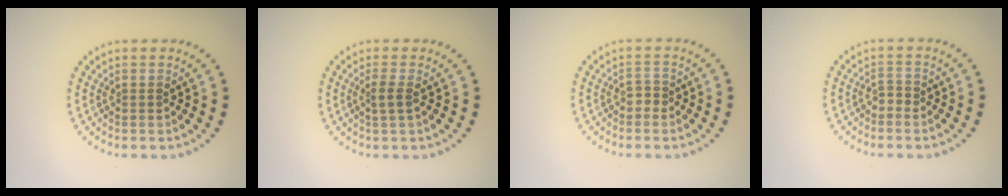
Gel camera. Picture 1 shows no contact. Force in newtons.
{"total": 1.3, "press": 1.1, "slide": 0.7}
{"total": 1.0, "press": 0.9, "slide": 0.4}
{"total": 0.9, "press": 0.8, "slide": 0.4}